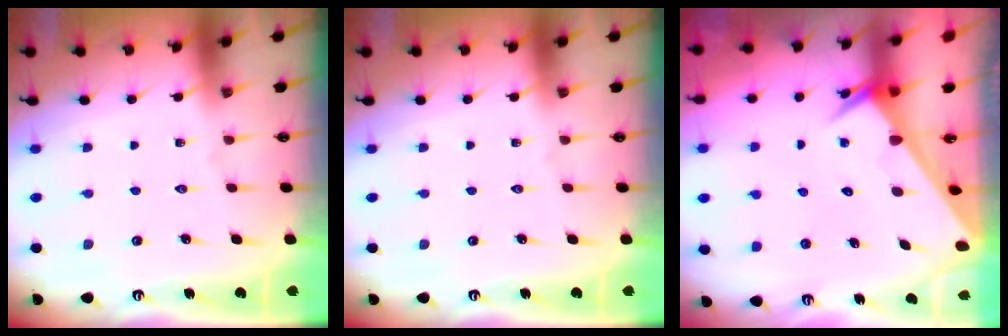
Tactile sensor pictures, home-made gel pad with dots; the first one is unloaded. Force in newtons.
{"total": 0.0}
{"total": 2.8, "press": 2.8, "slide": 0.0}